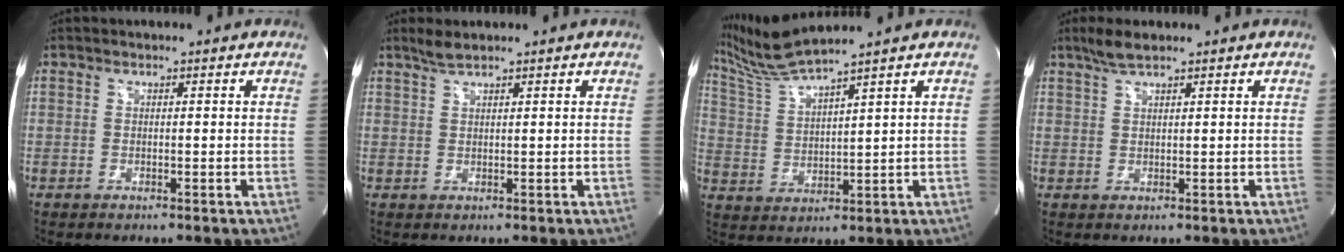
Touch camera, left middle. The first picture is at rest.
{"total": 1.8, "force": [1.6, -0.1, 0.8], "torque": [-0.023, 0.006, 0.036]}
{"total": 8.1, "force": [7.2, -1.9, 3.1], "torque": [-0.078, 0.002, 0.151]}
{"total": 3.0, "force": [2.4, 0.3, 1.8], "torque": [-0.045, 0.008, 0.050]}